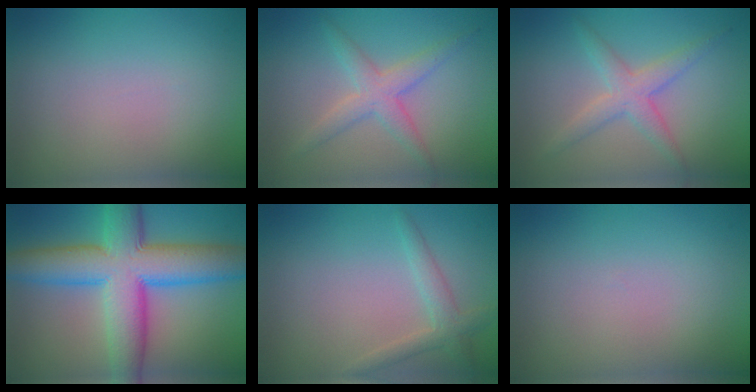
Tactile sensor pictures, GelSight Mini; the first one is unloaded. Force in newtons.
{"total": 3.0, "press": 3.0, "slide": 0.1}
{"total": 3.0, "press": 3.0, "slide": 0.1}
{"total": 11.0, "press": 11.0, "slide": 0.3}
{"total": 2.2, "press": 2.2, "slide": 0.2}
{"total": 0.0}